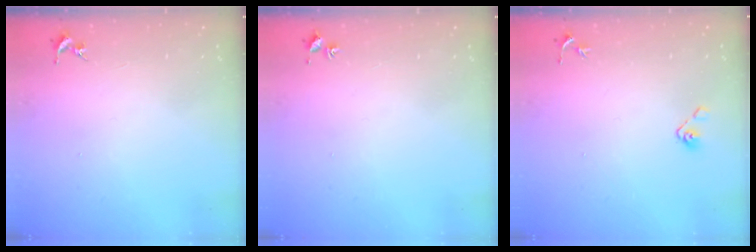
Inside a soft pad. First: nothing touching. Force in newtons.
{"total": 2.0, "press": 2.0, "slide": 0.2}
{"total": 5.3, "press": 4.9, "slide": 2.2}